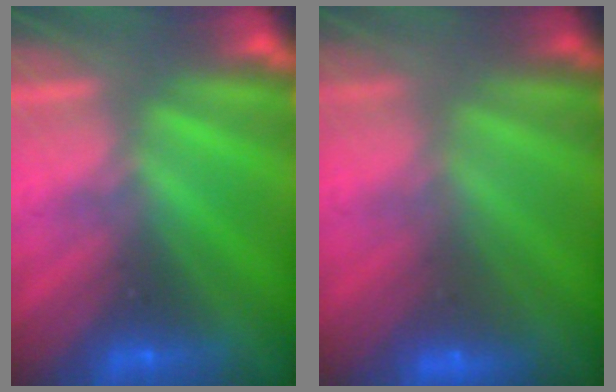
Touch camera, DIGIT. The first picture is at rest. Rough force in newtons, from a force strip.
{"total": 2.4}